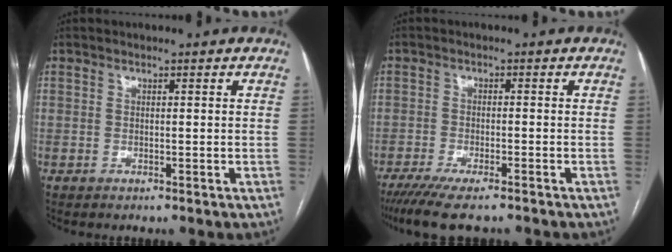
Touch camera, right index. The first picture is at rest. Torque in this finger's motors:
{"motor_torque": [0.99, -1.10, 0.43, 0.13]}